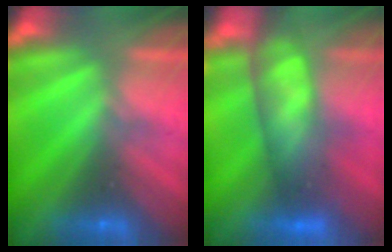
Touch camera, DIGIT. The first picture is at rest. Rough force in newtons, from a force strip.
{"total": 7.3}